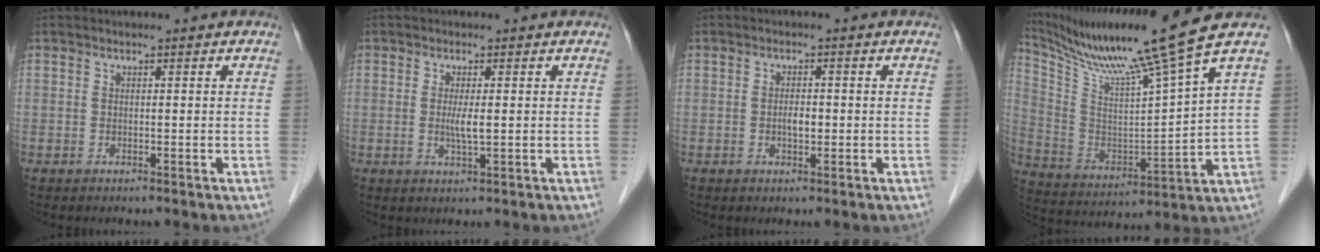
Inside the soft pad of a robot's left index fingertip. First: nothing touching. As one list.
[{"total": 2.4, "force": [0.0, 0.1, 2.4], "torque": [-0.053, -0.005, 0.001]}, {"total": 1.9, "force": [-0.3, 0.8, 1.7], "torque": [-0.031, 0.001, -0.004]}, {"total": 16.1, "force": [13.1, -2.8, 8.9], "torque": [-0.169, -0.026, 0.235]}]